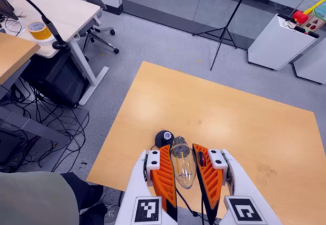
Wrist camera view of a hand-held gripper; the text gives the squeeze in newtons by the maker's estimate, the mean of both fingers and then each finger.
{"total": 20.3, "left": 21.8, "right": 18.9}